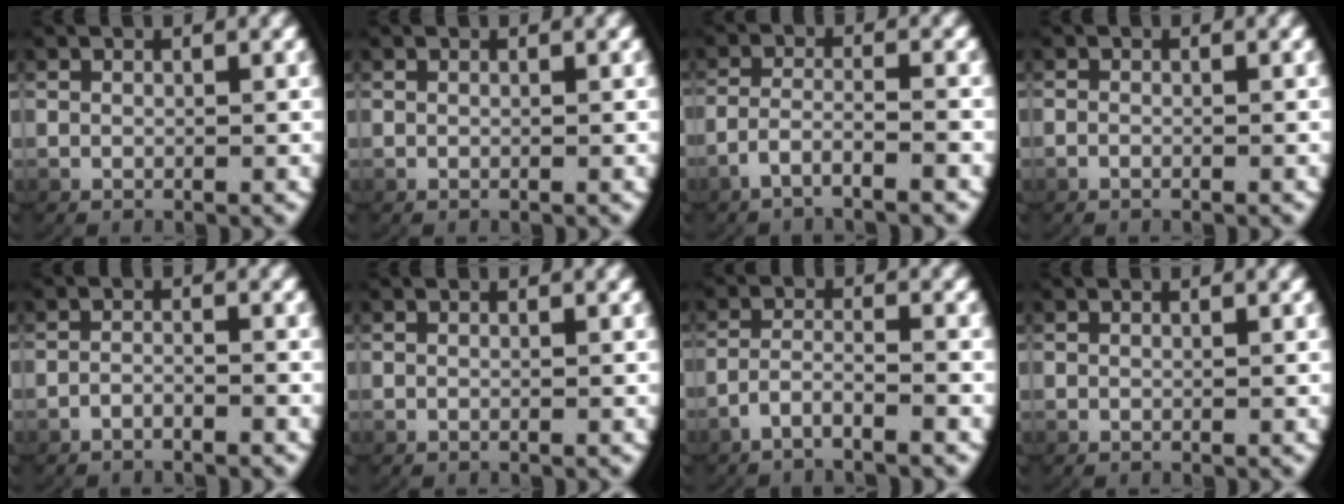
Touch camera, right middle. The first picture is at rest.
{"total": 0.0}
{"total": 2.9, "force": [-2.3, 0.4, 1.8], "torque": [-0.045, -0.010, -0.037]}
{"total": 0.7, "force": [-0.6, 0.2, 0.2], "torque": [-0.010, 0.001, -0.013]}
{"total": 1.8, "force": [-1.7, 0.2, 0.4], "torque": [-0.012, 0.000, -0.031]}
{"total": 0.0}
{"total": 2.9, "force": [-2.5, 0.3, 1.5], "torque": [-0.037, -0.008, -0.043]}
{"total": 0.0}